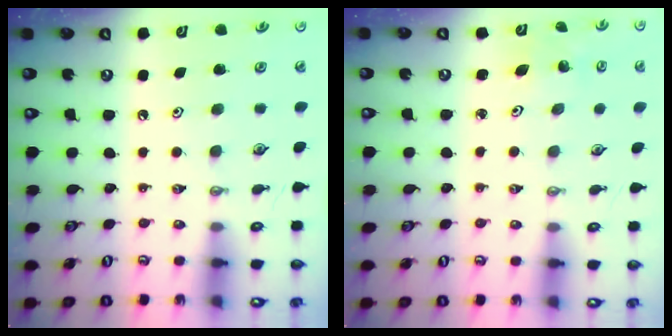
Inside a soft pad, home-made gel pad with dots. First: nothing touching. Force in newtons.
{"total": 2.7, "press": 2.7, "slide": 0.3}